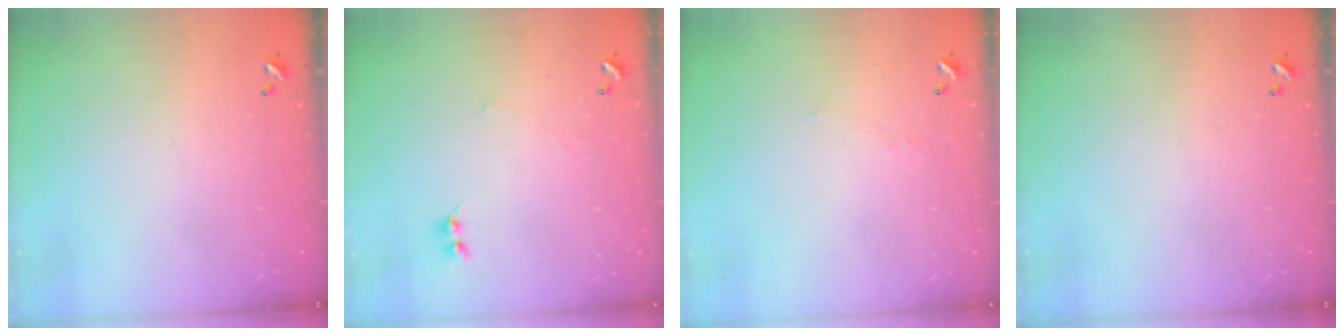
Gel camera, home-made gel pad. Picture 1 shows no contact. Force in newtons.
{"total": 1.6, "press": 1.5, "slide": 0.5}
{"total": 2.9, "press": 2.8, "slide": 0.4}
{"total": 0.0}